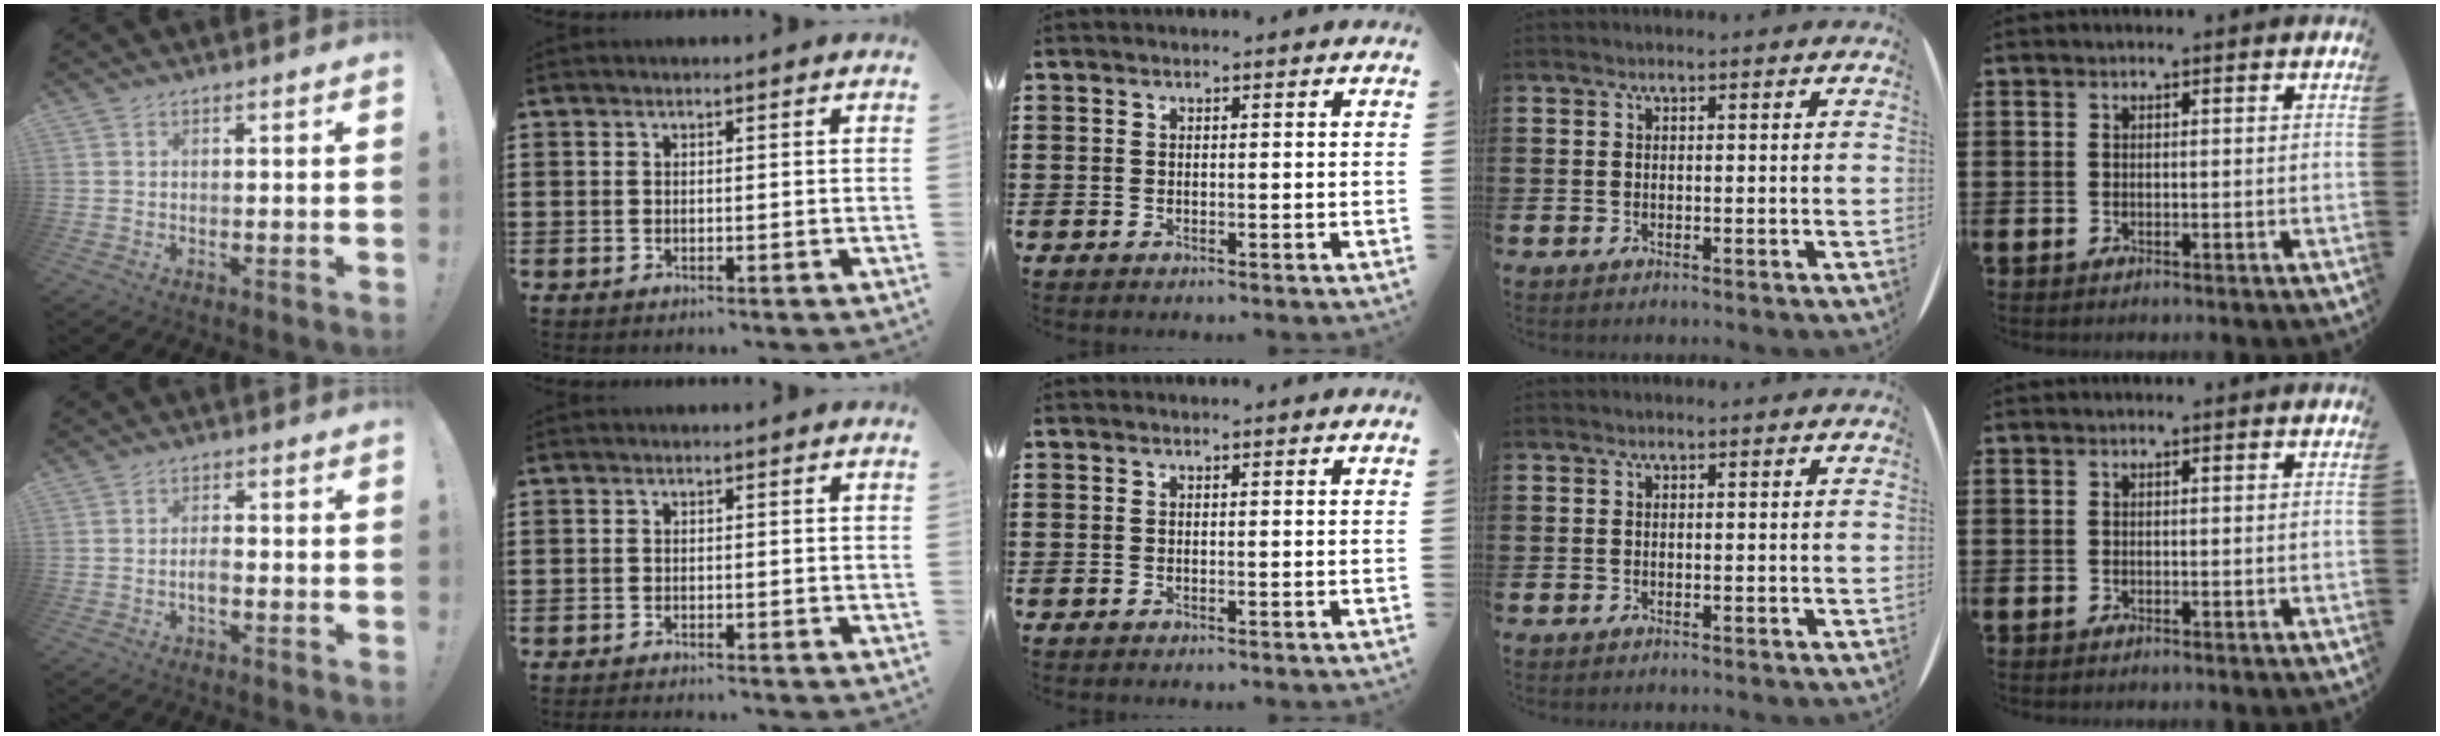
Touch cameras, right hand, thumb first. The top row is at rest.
{"thumb": {"total": 2.5, "force": [-1.0, 1.4, 1.8], "torque": [-0.024, 0.001, -0.019]}, "index": {"total": 0.8, "force": [-0.8, -0.1, 0.0], "torque": [-0.001, 0.000, -0.017]}}